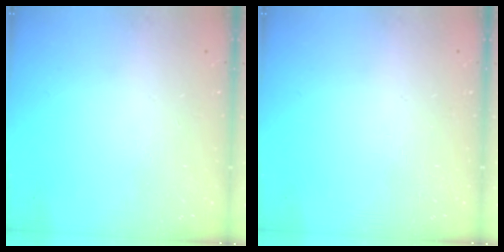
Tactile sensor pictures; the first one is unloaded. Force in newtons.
{"total": 0.0}